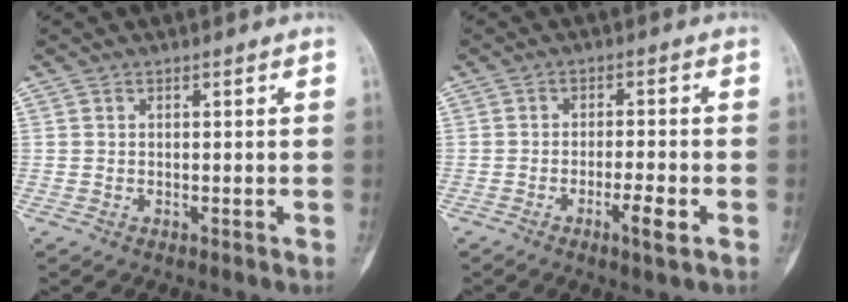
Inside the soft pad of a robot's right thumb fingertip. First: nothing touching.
{"total": 4.6, "force": [-2.2, 0.5, 4.0], "torque": [-0.073, 0.007, -0.039]}